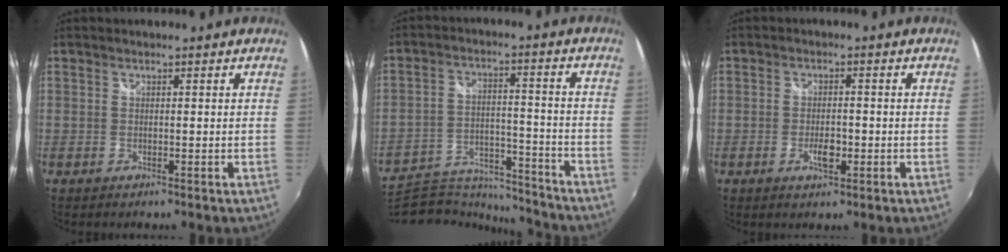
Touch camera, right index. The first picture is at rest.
{"total": 21.5, "force": [-19.4, 6.1, 7.0], "torque": [-0.145, 0.000, -0.281]}
{"total": 3.5, "force": [-1.2, 1.6, 2.9], "torque": [-0.055, -0.003, -0.022]}